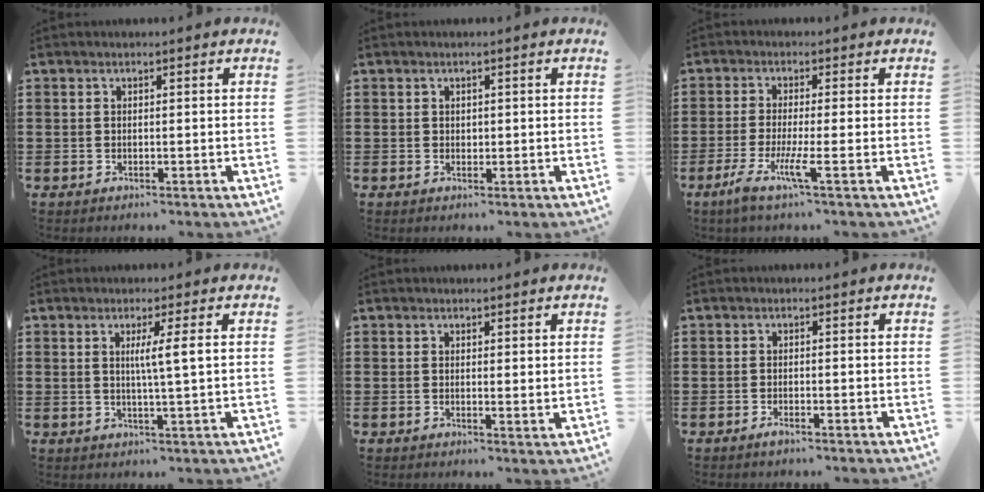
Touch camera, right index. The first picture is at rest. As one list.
[{"total": 0.8, "force": [0.5, 0.6, 0.2], "torque": [-0.005, 0.002, 0.009]}, {"total": 5.2, "force": [-2.4, 0.0, 4.6], "torque": [-0.099, -0.018, -0.047]}, {"total": 3.9, "force": [0.8, -0.6, 3.8], "torque": [-0.073, -0.006, 0.008]}, {"total": 0.9, "force": [0.8, 0.3, 0.2], "torque": [0.001, -0.001, 0.014]}, {"total": 1.0, "force": [-0.8, 0.1, 0.6], "torque": [-0.012, -0.005, -0.014]}]